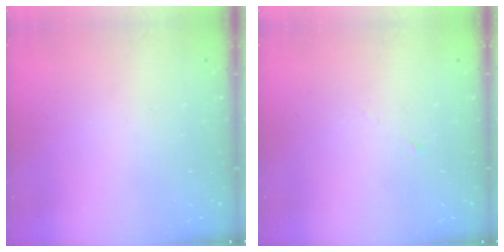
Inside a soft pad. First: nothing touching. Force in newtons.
{"total": 2.7, "press": 2.5, "slide": 1.0}